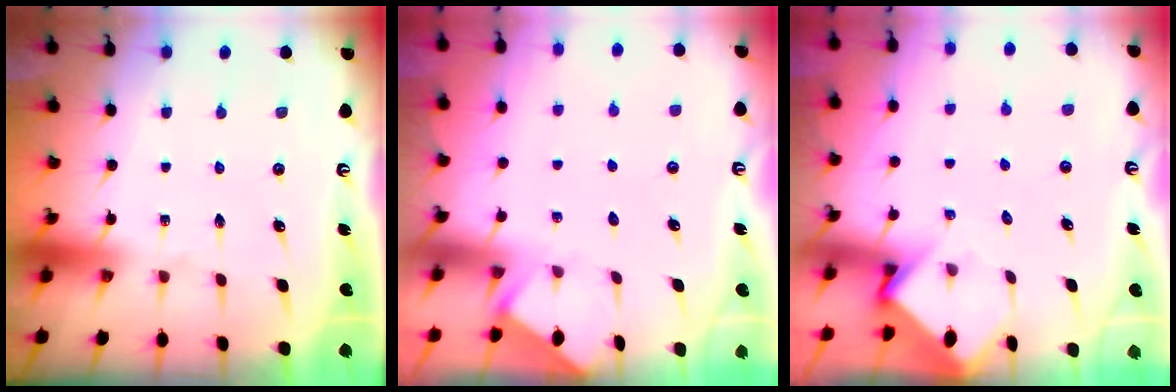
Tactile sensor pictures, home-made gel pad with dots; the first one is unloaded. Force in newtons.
{"total": 1.9, "press": 1.9, "slide": 0.3}
{"total": 3.6, "press": 3.5, "slide": 0.2}